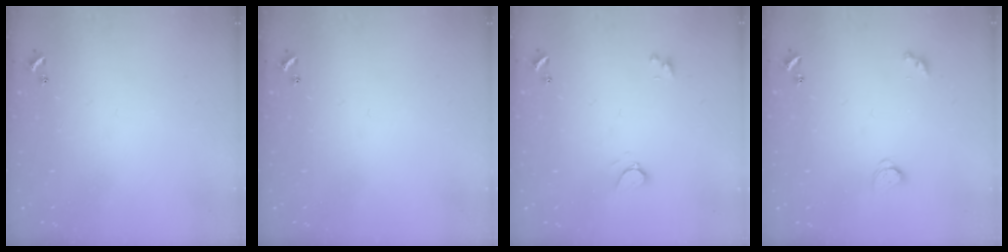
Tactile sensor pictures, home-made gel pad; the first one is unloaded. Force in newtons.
{"total": 0.0}
{"total": 1.6, "press": 1.4, "slide": 0.6}
{"total": 2.7, "press": 2.7, "slide": 0.5}